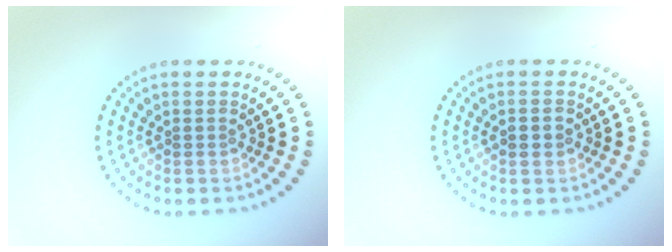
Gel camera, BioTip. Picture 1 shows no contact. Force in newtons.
{"total": 1.9, "press": 1.9, "slide": 0.1}